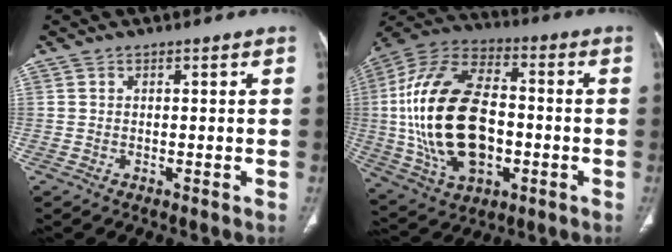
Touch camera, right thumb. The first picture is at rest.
{"total": 25.1, "force": [-2.0, 14.9, 20.2], "torque": [-0.388, 0.012, -0.026]}